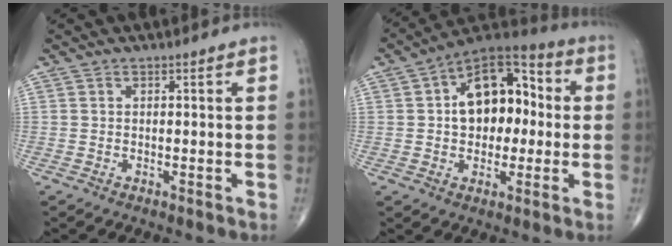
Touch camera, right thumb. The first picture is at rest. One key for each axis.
{"total": 16.0, "fx": 1.3, "fy": 10.3, "fz": 12.1, "tx": -0.137, "ty": 0.037, "tz": 0.011}